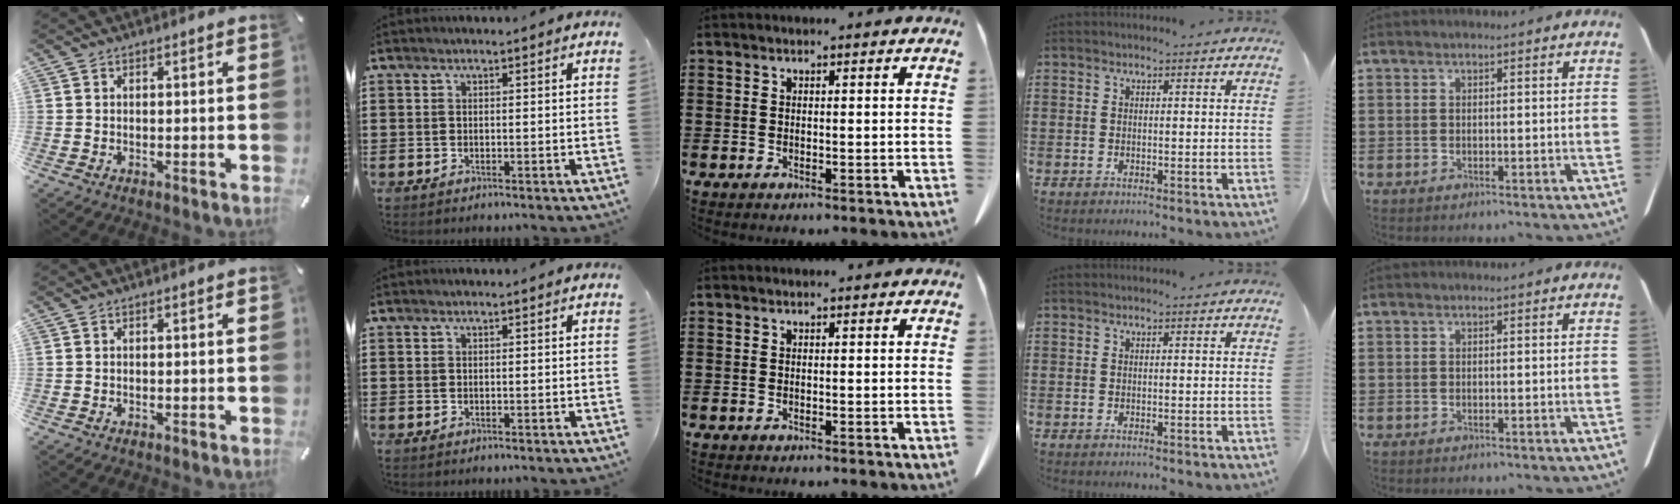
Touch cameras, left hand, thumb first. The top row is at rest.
{}